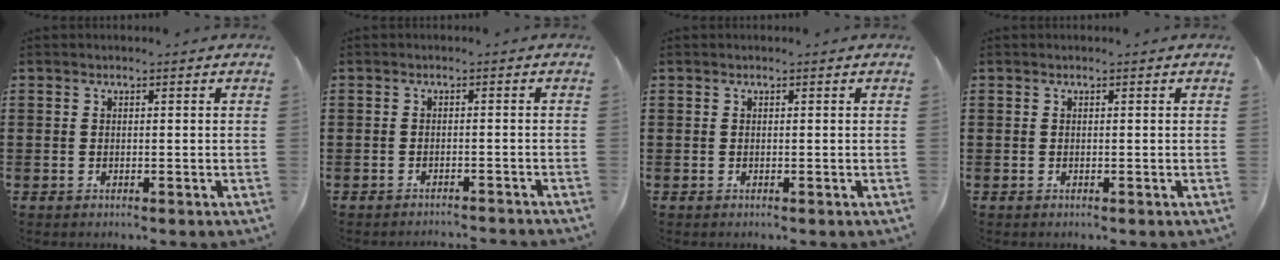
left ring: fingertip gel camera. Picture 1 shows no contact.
{"total": 1.5, "force": [-1.5, -0.2, 0.2], "torque": [-0.004, 0.003, -0.030]}
{"total": 0.0}
{"total": 0.0}